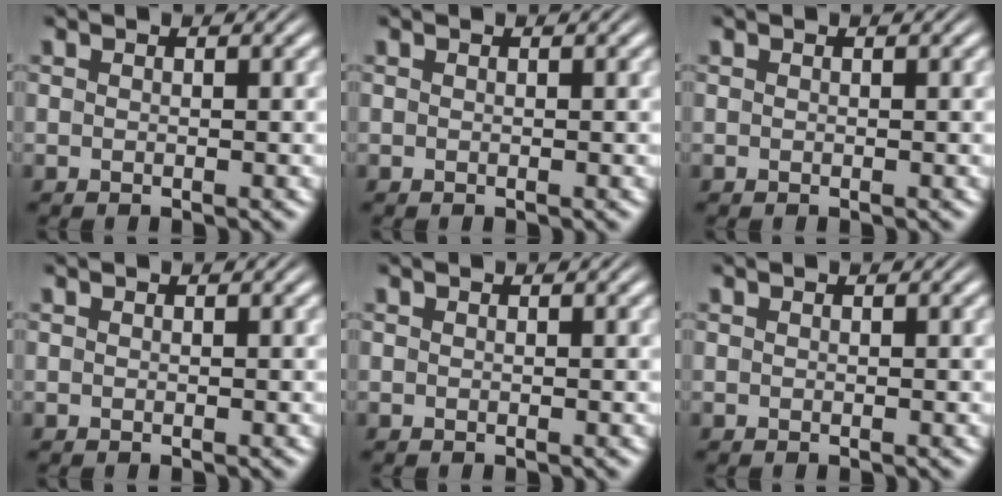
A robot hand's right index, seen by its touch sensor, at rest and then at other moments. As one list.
[{"total": 0.0}, {"total": 0.0}, {"total": 0.0}, {"total": 0.0}, {"total": 0.0}]